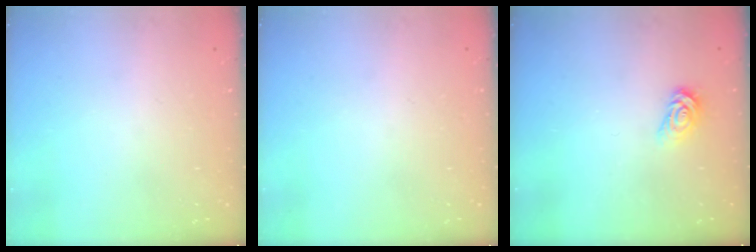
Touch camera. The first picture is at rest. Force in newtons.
{"total": 0.0}
{"total": 3.5, "press": 3.5, "slide": 0.3}